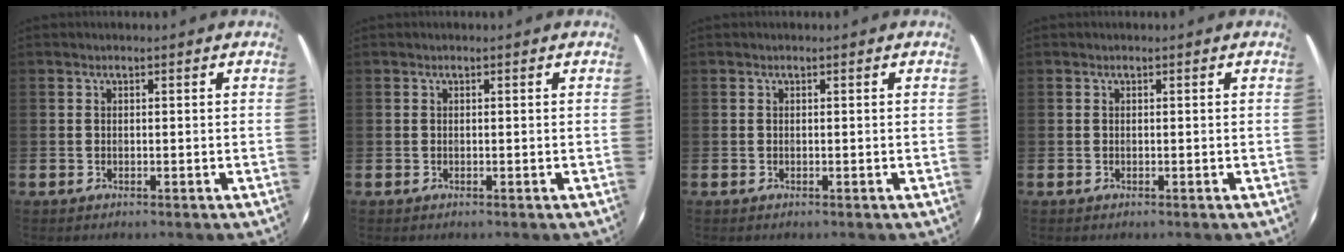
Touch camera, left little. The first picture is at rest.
{"total": 0.0}
{"total": 0.0}
{"total": 0.0}